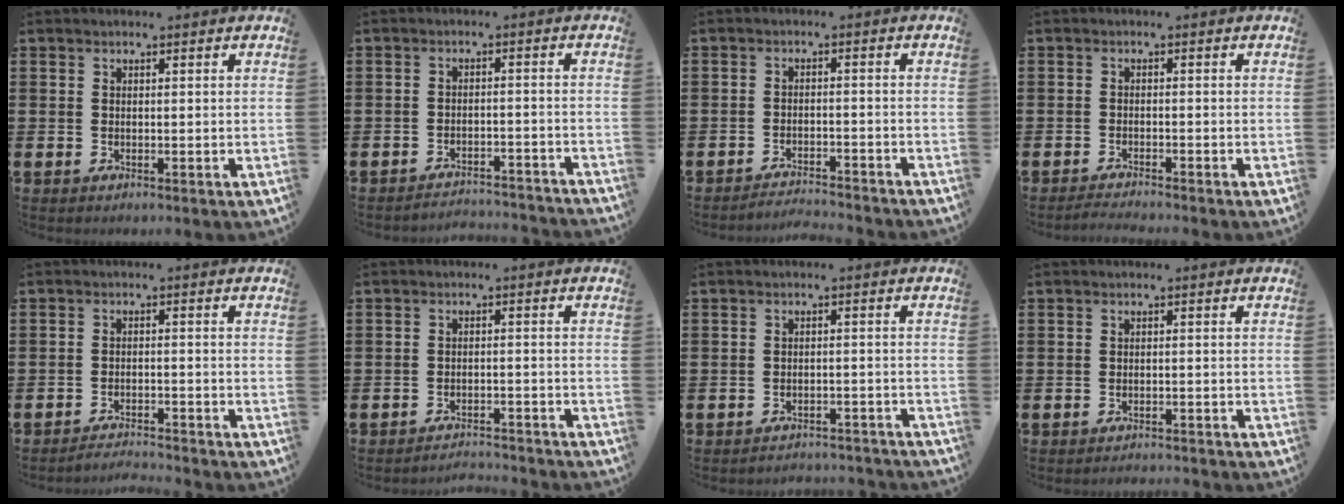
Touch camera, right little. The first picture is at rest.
{"total": 2.7, "force": [-2.7, 0.0, -0.1], "torque": [-0.004, 0.004, -0.060]}
{"total": 2.4, "force": [-2.4, -0.1, 0.0], "torque": [-0.004, 0.004, -0.051]}
{"total": 1.3, "force": [-1.2, -0.1, 0.3], "torque": [-0.006, 0.001, -0.024]}
{"total": 2.4, "force": [-2.4, -0.2, 0.0], "torque": [-0.004, 0.004, -0.051]}
{"total": 2.3, "force": [-2.3, -0.1, -0.1], "torque": [-0.002, 0.006, -0.050]}
{"total": 2.1, "force": [-2.1, 0.0, -0.1], "torque": [-0.004, 0.004, -0.046]}
{"total": 1.2, "force": [-1.2, -0.1, -0.1], "torque": [-0.001, 0.003, -0.025]}